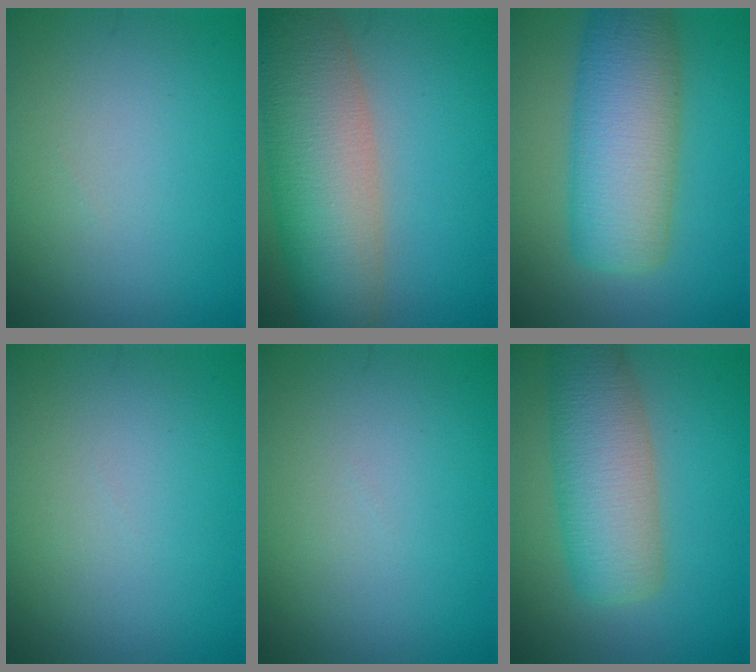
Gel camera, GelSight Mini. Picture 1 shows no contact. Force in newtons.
{"total": 10.4, "press": 10.4, "slide": 0.5}
{"total": 9.1, "press": 9.1, "slide": 0.3}
{"total": 0.0}
{"total": 0.0}
{"total": 7.1, "press": 7.1, "slide": 0.4}